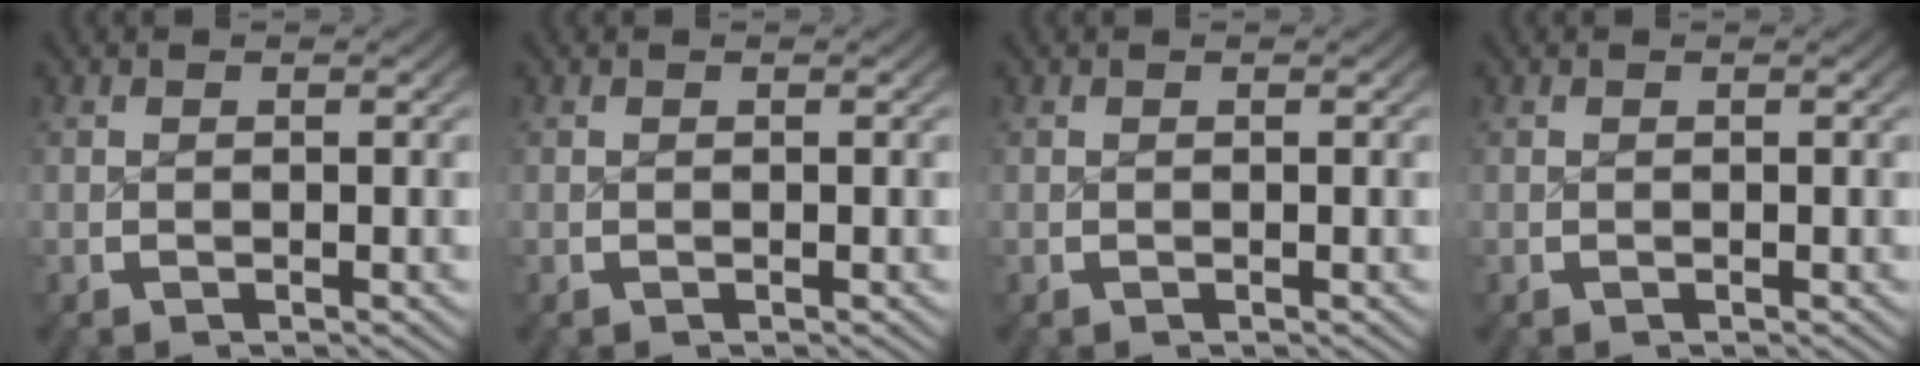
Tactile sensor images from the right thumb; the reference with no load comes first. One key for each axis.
{"total": 0.0}
{"total": 0.0}
{"total": 0.0}